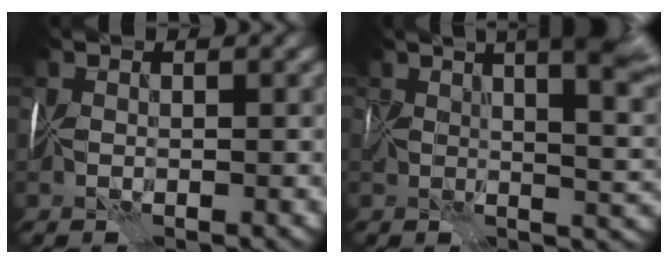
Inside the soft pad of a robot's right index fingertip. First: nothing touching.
{"total": 11.2, "force": [5.4, 4.0, 8.9], "torque": [-0.097, 0.029, 0.070]}